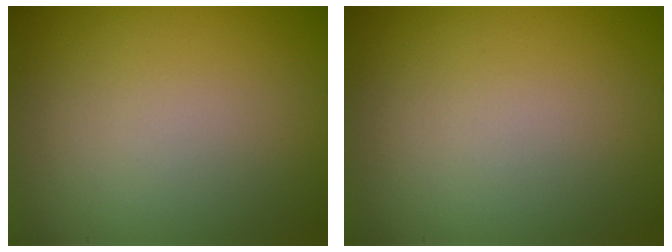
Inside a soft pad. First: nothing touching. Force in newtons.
{"total": 0.0}